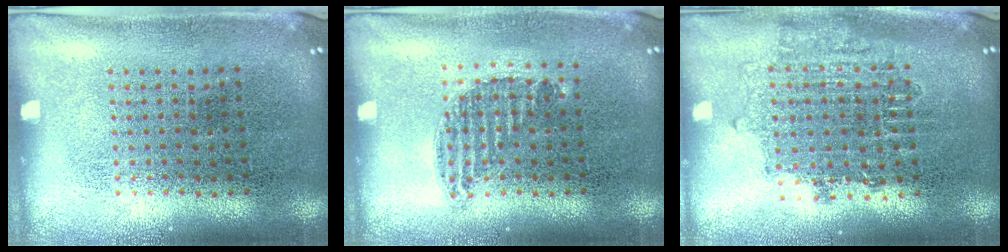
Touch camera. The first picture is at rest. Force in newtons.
{"total": 0.8, "press": 0.7, "slide": 0.5}
{"total": 1.6, "press": 1.3, "slide": 0.9}